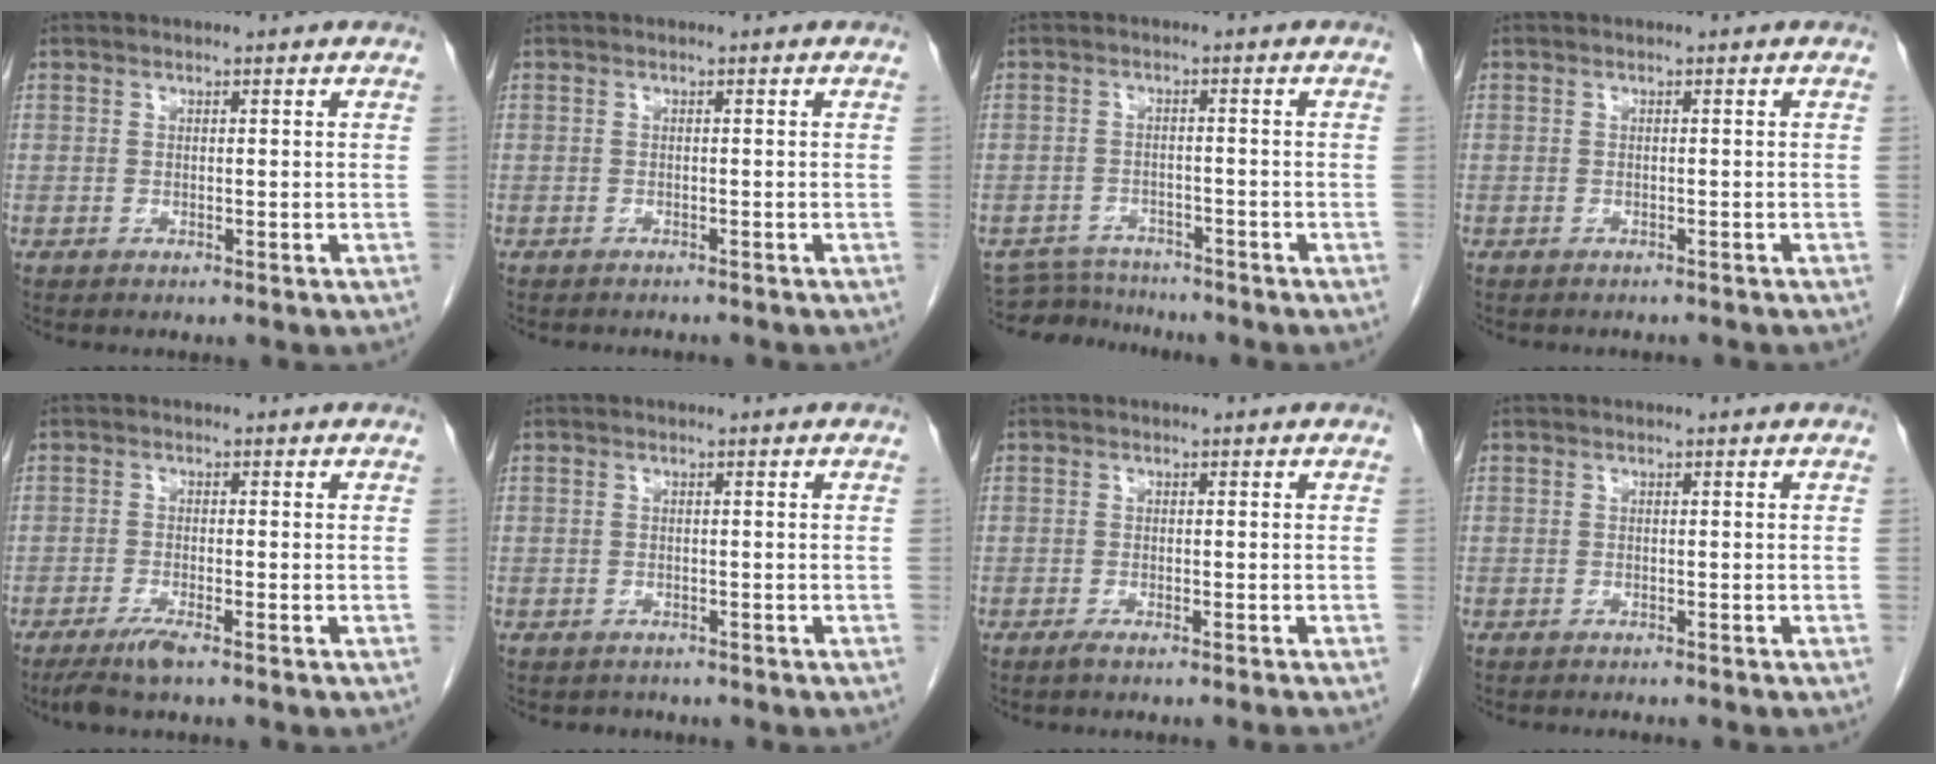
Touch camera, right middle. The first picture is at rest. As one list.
[{"total": 2.8, "force": [-2.6, 0.7, 0.8], "torque": [-0.011, -0.003, -0.030]}, {"total": 5.6, "force": [-5.5, 1.1, -0.3], "torque": [0.004, -0.001, -0.093]}, {"total": 2.2, "force": [-2.0, 0.7, 0.5], "torque": [-0.011, -0.002, -0.023]}, {"total": 3.6, "force": [-2.6, 0.1, 2.5], "torque": [-0.053, -0.010, -0.051]}, {"total": 1.5, "force": [-1.3, 0.8, -0.1], "torque": [-0.005, -0.001, -0.021]}, {"total": 2.2, "force": [-1.8, -0.4, 1.1], "torque": [-0.013, 0.001, -0.029]}, {"total": 2.5, "force": [-2.3, 0.2, 0.9], "torque": [-0.011, -0.002, -0.027]}]